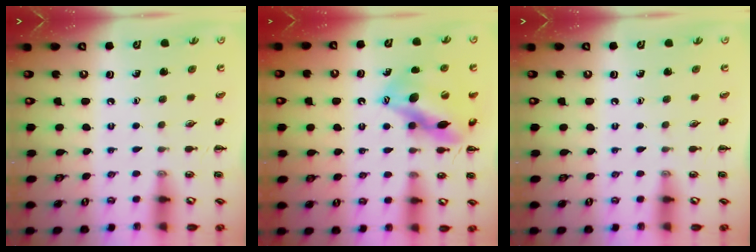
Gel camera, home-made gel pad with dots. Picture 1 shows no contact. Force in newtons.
{"total": 14.5, "press": 13.9, "slide": 4.3}
{"total": 0.0}